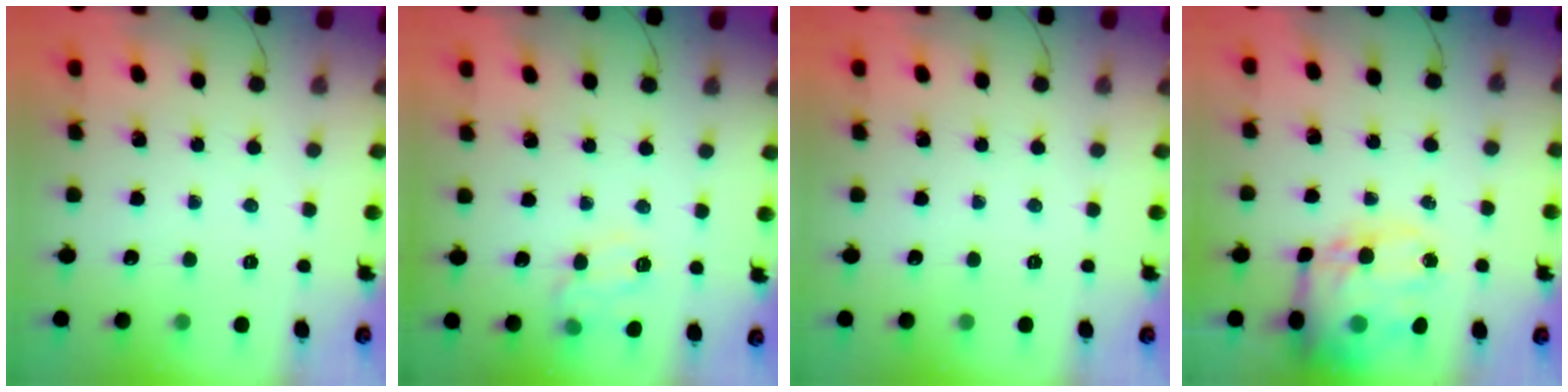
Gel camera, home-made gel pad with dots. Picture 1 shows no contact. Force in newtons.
{"total": 11.3, "press": 11.3, "slide": 0.8}
{"total": 0.0}
{"total": 18.6, "press": 18.0, "slide": 4.4}